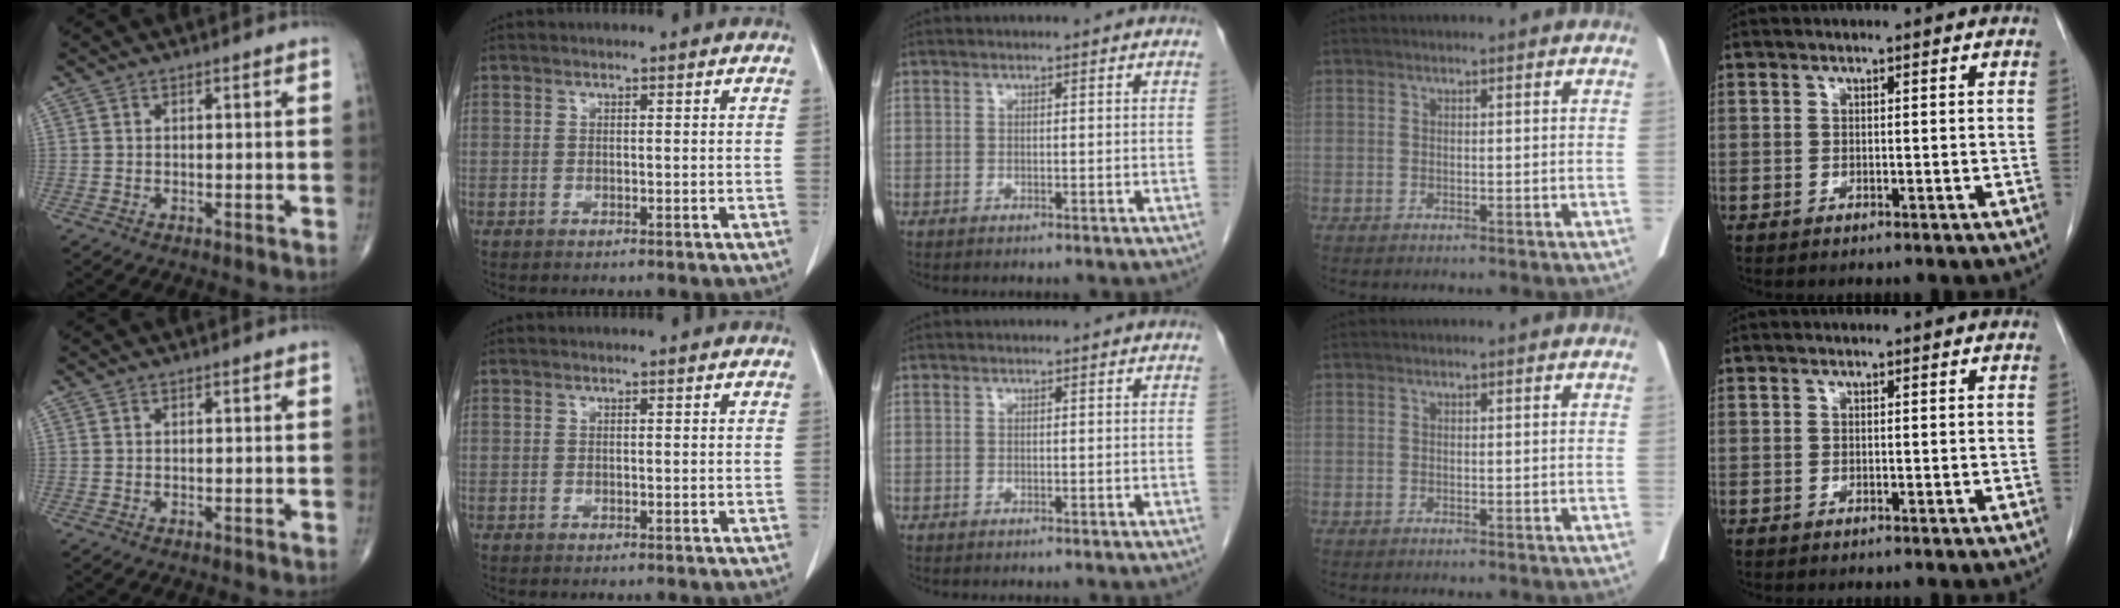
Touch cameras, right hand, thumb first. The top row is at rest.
{}